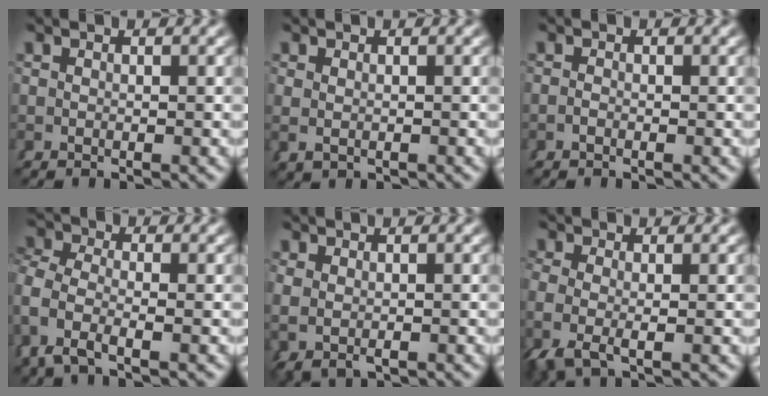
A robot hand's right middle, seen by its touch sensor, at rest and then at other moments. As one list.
[{"total": 1.1, "force": [0.0, 0.9, 0.7], "torque": [-0.024, -0.010, 0.013]}, {"total": 0.6, "force": [-0.5, -0.2, 0.0], "torque": [-0.003, -0.001, -0.012]}, {"total": 4.1, "force": [-0.9, 2.9, 2.8], "torque": [-0.090, -0.019, -0.014]}, {"total": 2.1, "force": [0.1, 1.6, 1.4], "torque": [-0.039, -0.013, 0.017]}, {"total": 3.3, "force": [-1.2, 1.7, 2.5], "torque": [-0.074, -0.022, -0.009]}]